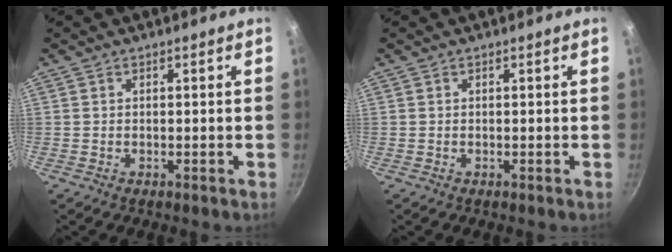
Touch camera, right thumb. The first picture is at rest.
{"total": 0.0}